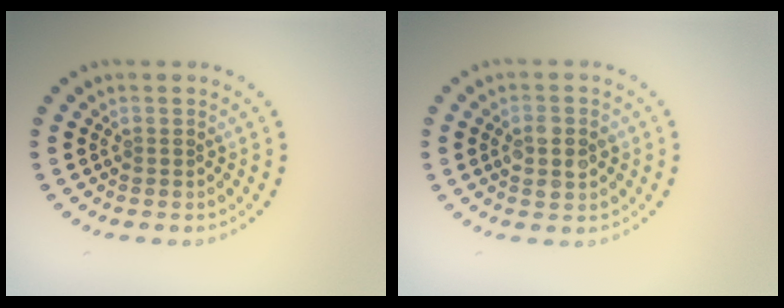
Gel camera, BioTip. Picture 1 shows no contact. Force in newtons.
{"total": 2.7, "press": 2.7, "slide": 0.2}